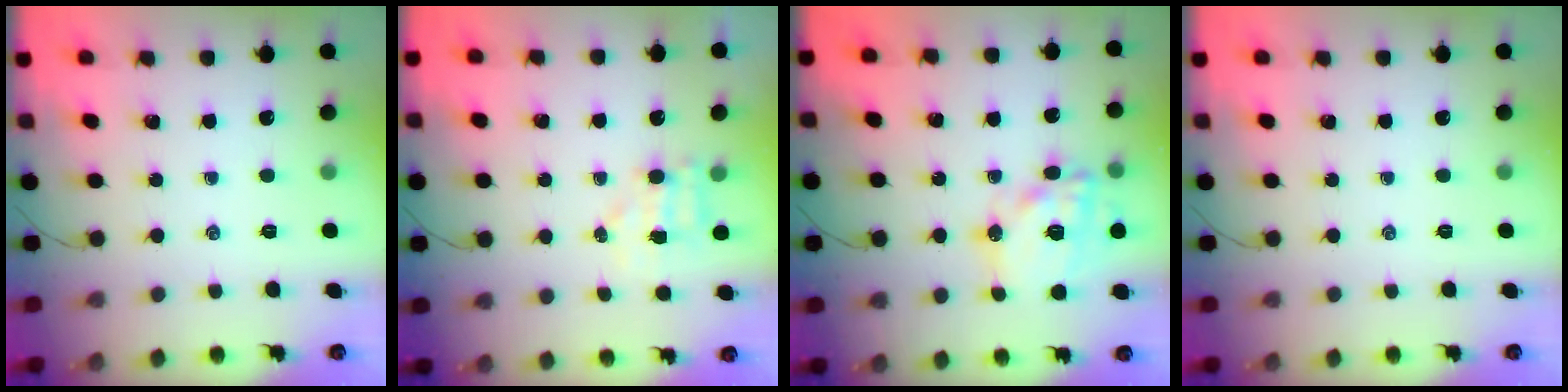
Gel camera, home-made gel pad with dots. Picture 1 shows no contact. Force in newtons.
{"total": 4.0, "press": 4.0, "slide": 0.6}
{"total": 17.4, "press": 17.1, "slide": 3.1}
{"total": 0.0}